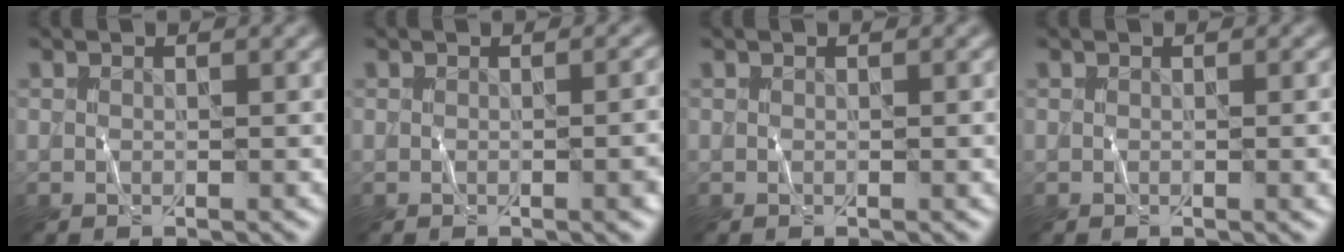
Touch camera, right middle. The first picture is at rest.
{"total": 2.9, "force": [-0.3, 0.9, 2.7], "torque": [-0.019, 0.004, -0.001]}
{"total": 0.6, "force": [0.0, 0.1, 0.6], "torque": [-0.005, -0.001, 0.000]}
{"total": 1.8, "force": [0.0, 0.4, 1.7], "torque": [-0.017, -0.001, -0.003]}